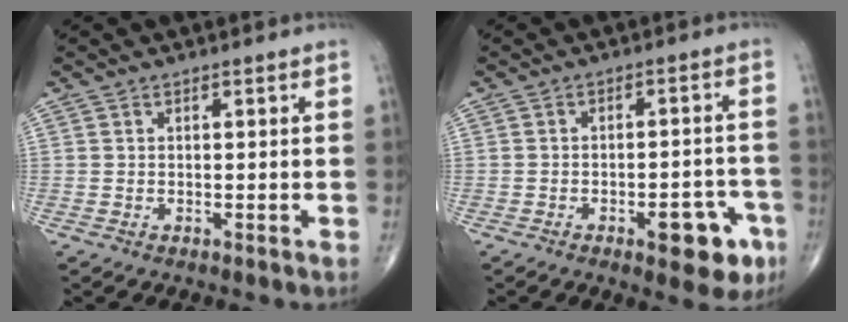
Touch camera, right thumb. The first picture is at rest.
{"total": 9.4, "force": [-4.5, 4.0, 7.2], "torque": [-0.064, 0.029, -0.052]}